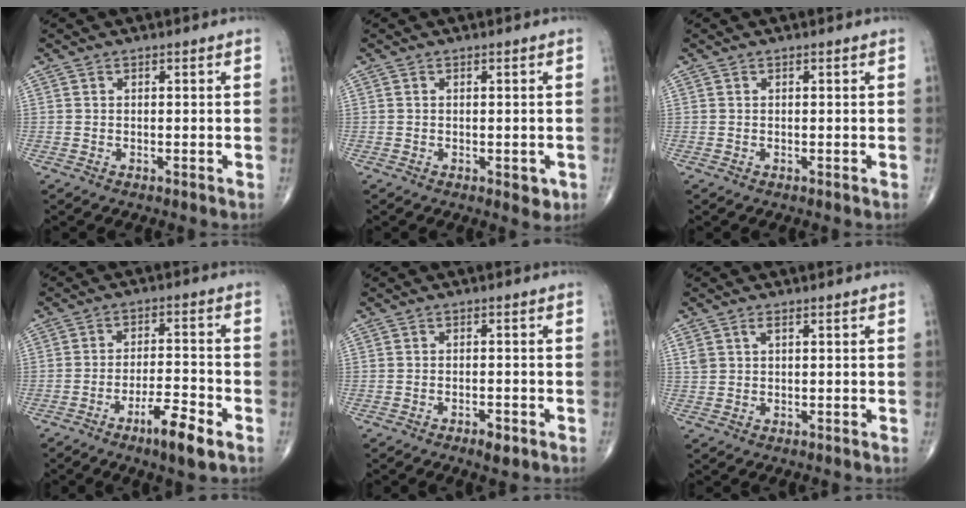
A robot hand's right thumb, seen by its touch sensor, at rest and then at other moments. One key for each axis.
{"total": 2.4, "fx": -0.7, "fy": 1.3, "fz": 1.9, "tx": -0.012, "ty": -0.002, "tz": -0.005}
{"total": 0.0}
{"total": 8.4, "fx": -4.8, "fy": 1.6, "fz": 6.7, "tx": -0.113, "ty": 0.022, "tz": -0.078}
{"total": 2.6, "fx": -1.6, "fy": 1.0, "fz": 1.8, "tx": -0.030, "ty": 0.005, "tz": -0.024}
{"total": 1.8, "fx": 0.9, "fy": 0.9, "fz": 1.3, "tx": -0.031, "ty": 0.007, "tz": 0.025}